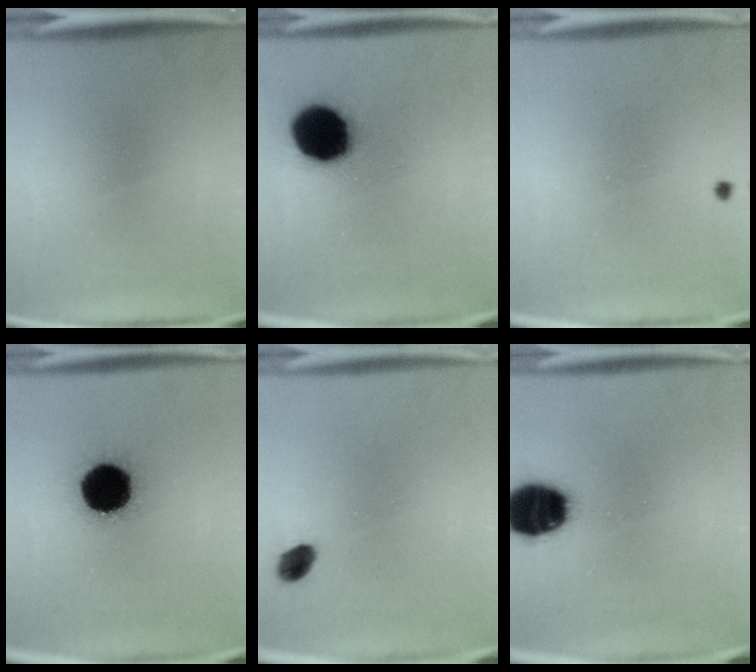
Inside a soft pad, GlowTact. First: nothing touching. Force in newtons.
{"total": 17.3}
{"total": 0.5}
{"total": 19.7}
{"total": 3.1}
{"total": 17.0}